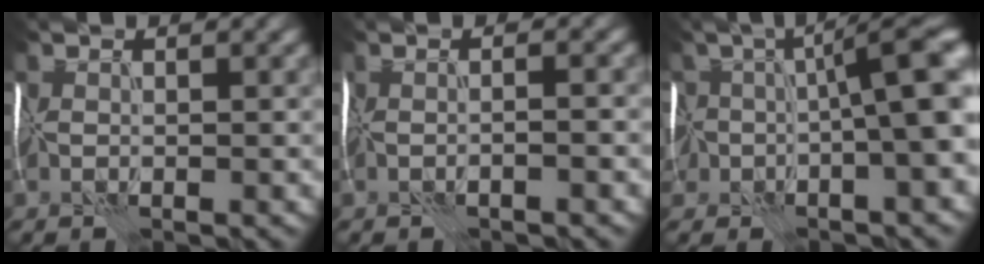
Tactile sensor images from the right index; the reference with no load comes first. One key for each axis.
{"total": 1.6, "fx": -1.1, "fy": 0.3, "fz": 1.2, "tx": -0.013, "ty": 0.006, "tz": -0.015}
{"total": 12.5, "fx": -1.0, "fy": 5.2, "fz": 11.3, "tx": -0.161, "ty": 0.008, "tz": -0.015}